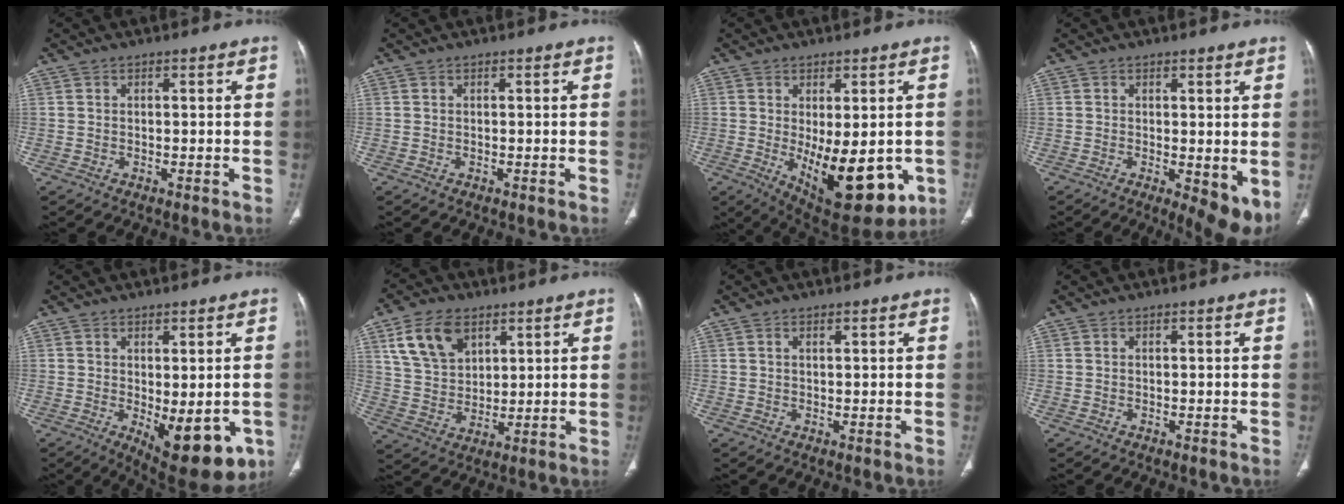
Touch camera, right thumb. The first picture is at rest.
{"total": 0.0}
{"total": 16.4, "force": [-3.4, 7.4, 14.3], "torque": [-0.187, -0.020, -0.024]}
{"total": 6.5, "force": [-0.6, 2.4, 6.0], "torque": [-0.081, -0.020, -0.005]}
{"total": 12.7, "force": [-3.6, 5.6, 10.8], "torque": [-0.119, -0.017, -0.032]}
{"total": 11.3, "force": [5.6, 7.4, 6.4], "torque": [-0.096, -0.017, 0.114]}
{"total": 0.9, "force": [0.5, 0.4, 0.7], "torque": [-0.011, 0.001, 0.007]}
{"total": 0.0}